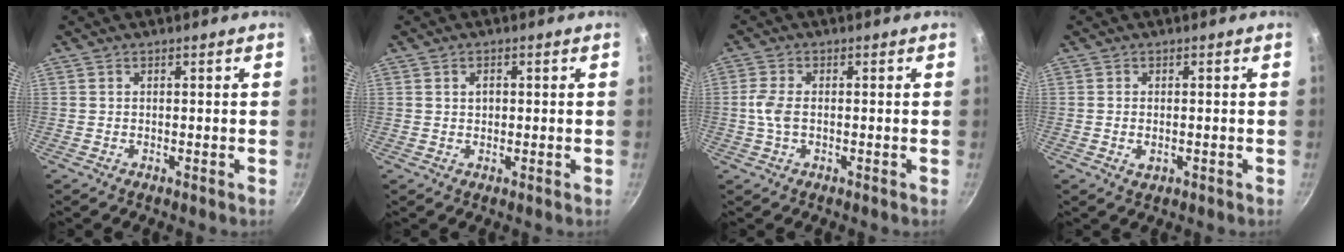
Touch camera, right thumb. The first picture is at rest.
{"total": 1.8, "force": [0.4, 1.3, 1.1], "torque": [-0.013, 0.004, 0.008]}
{"total": 3.9, "force": [-0.2, 2.3, 3.2], "torque": [-0.072, 0.005, -0.008]}
{"total": 2.0, "force": [-0.5, 1.2, 1.5], "torque": [-0.027, -0.002, -0.006]}